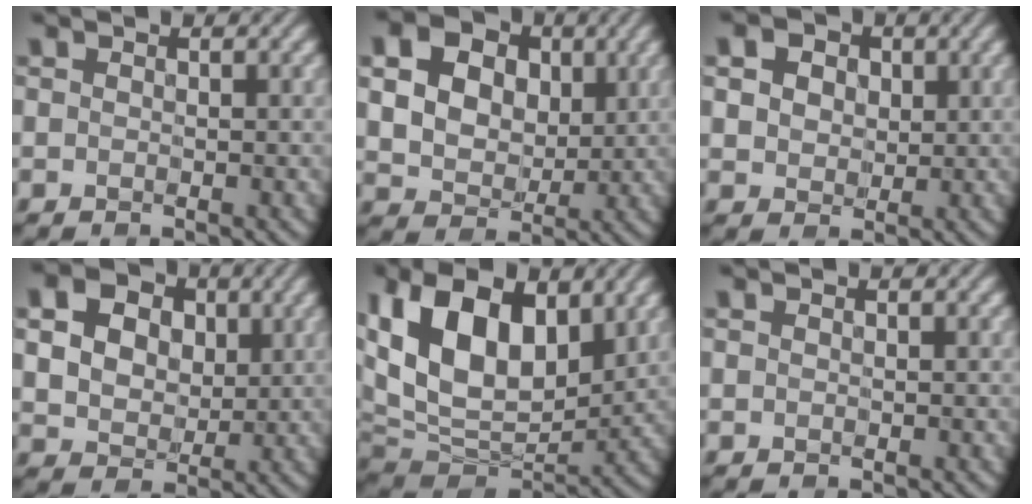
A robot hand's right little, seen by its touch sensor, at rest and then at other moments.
{"total": 15.6, "force": [5.9, 12.2, 7.8], "torque": [-0.182, 0.027, 0.111]}
{"total": 7.8, "force": [3.4, 5.7, 4.0], "torque": [-0.097, 0.021, 0.045]}
{"total": 11.8, "force": [4.6, 8.9, 6.3], "torque": [-0.140, 0.029, 0.085]}
{"total": 14.3, "force": [4.0, 8.7, 10.6], "torque": [-0.217, 0.009, 0.070]}
{"total": 0.0}